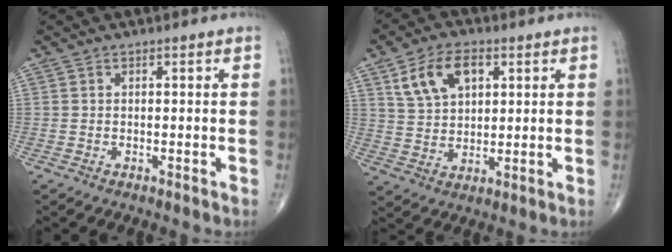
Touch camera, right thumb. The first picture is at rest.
{"total": 10.0, "force": [4.2, 6.1, 6.7], "torque": [-0.105, -0.006, 0.081]}